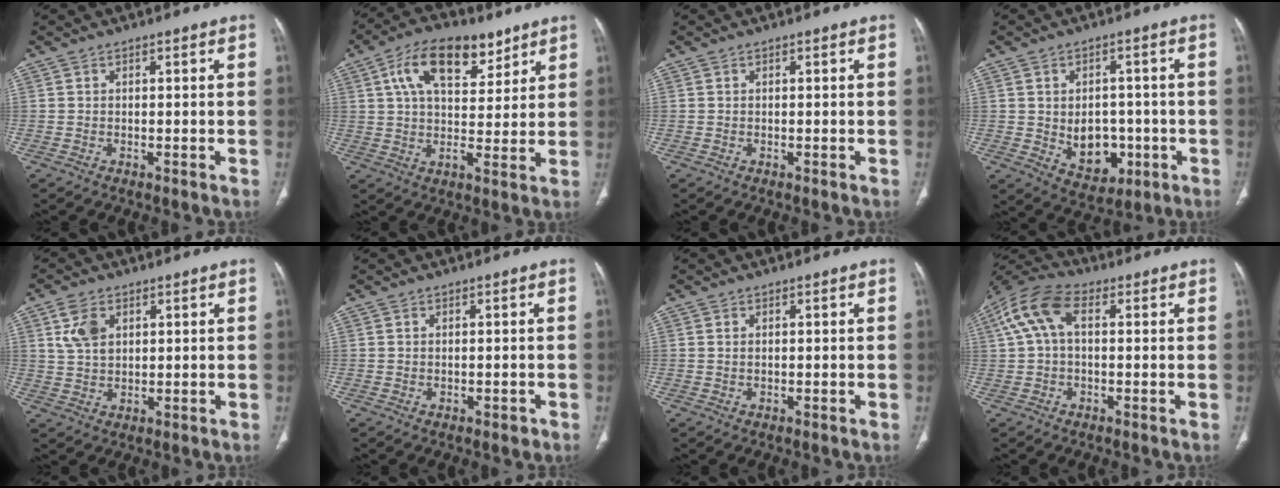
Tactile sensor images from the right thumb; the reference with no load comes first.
{"total": 14.1, "force": [7.2, 7.4, 9.6], "torque": [-0.129, -0.014, 0.121]}
{"total": 0.0}
{"total": 9.1, "force": [-1.6, 6.9, 5.8], "torque": [-0.047, 0.008, -0.003]}
{"total": 5.9, "force": [2.5, 3.8, 3.8], "torque": [-0.061, -0.005, 0.054]}
{"total": 0.8, "force": [-0.2, 0.6, 0.5], "torque": [-0.007, -0.001, 0.001]}
{"total": 0.7, "force": [0.3, 0.4, 0.4], "torque": [-0.009, -0.001, 0.009]}
{"total": 10.3, "force": [2.3, 6.0, 8.1], "torque": [-0.172, 0.036, 0.036]}